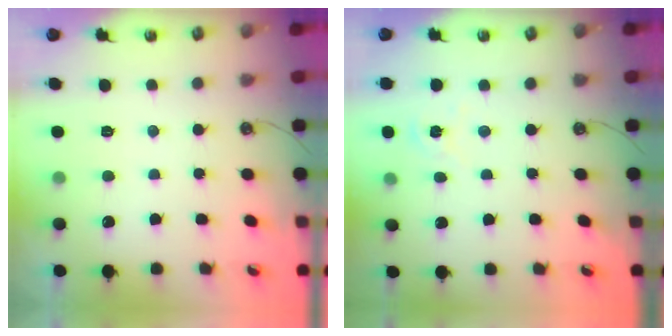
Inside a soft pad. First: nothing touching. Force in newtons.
{"total": 1.8, "press": 1.8, "slide": 0.3}